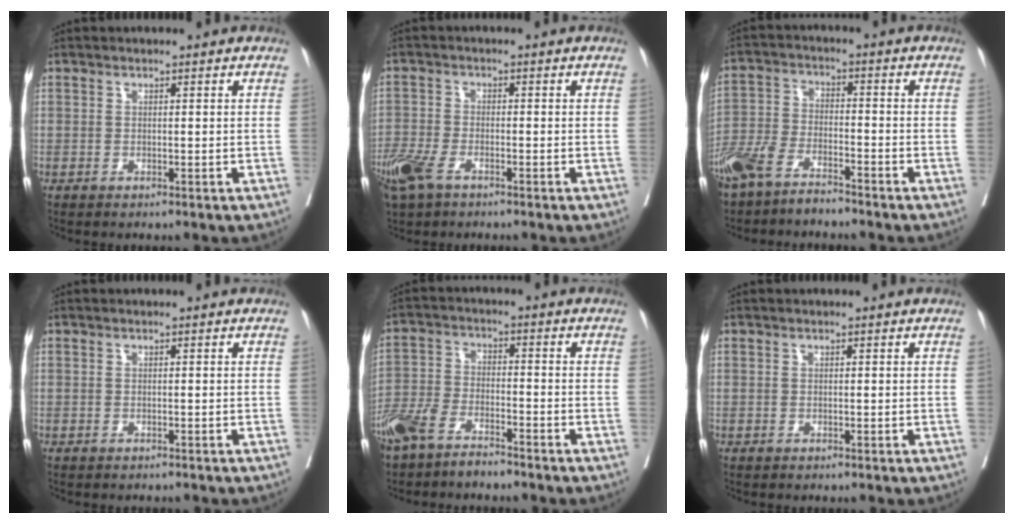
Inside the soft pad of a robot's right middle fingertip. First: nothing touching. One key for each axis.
{"total": 7.4, "fx": -4.8, "fy": 3.1, "fz": 4.6, "tx": -0.104, "ty": -0.012, "tz": -0.094}
{"total": 8.3, "fx": -6.9, "fy": 2.5, "fz": 3.9, "tx": -0.089, "ty": -0.008, "tz": -0.136}
{"total": 1.2, "fx": -1.2, "fy": 0.2, "fz": 0.3, "tx": -0.013, "ty": -0.004, "tz": -0.015}
{"total": 8.3, "fx": -6.8, "fy": 2.7, "fz": 4.0, "tx": -0.091, "ty": -0.006, "tz": -0.134}
{"total": 0.0}